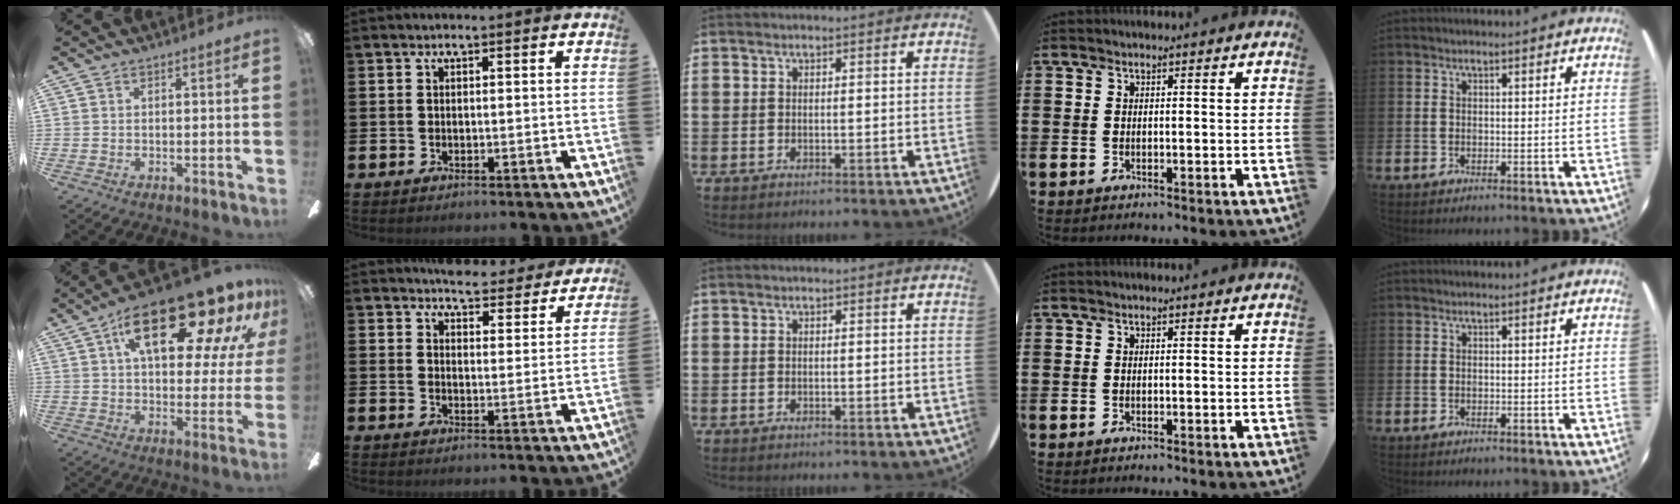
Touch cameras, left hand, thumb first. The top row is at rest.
{"thumb": {"total": 22.9, "force": [12.8, 9.1, 16.7], "torque": [-0.248, -0.063, 0.203]}, "index": {"total": 5.4, "force": [5.3, 1.0, 0.2], "torque": [-0.013, -0.037, 0.094]}}